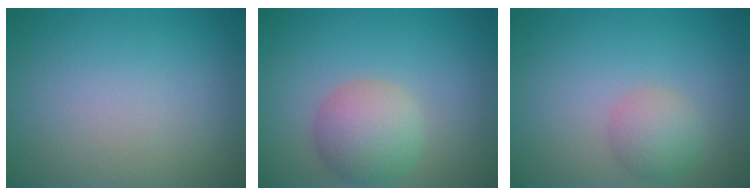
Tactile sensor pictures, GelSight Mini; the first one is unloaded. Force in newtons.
{"total": 4.4, "press": 4.3, "slide": 0.5}
{"total": 2.6, "press": 2.6, "slide": 0.1}